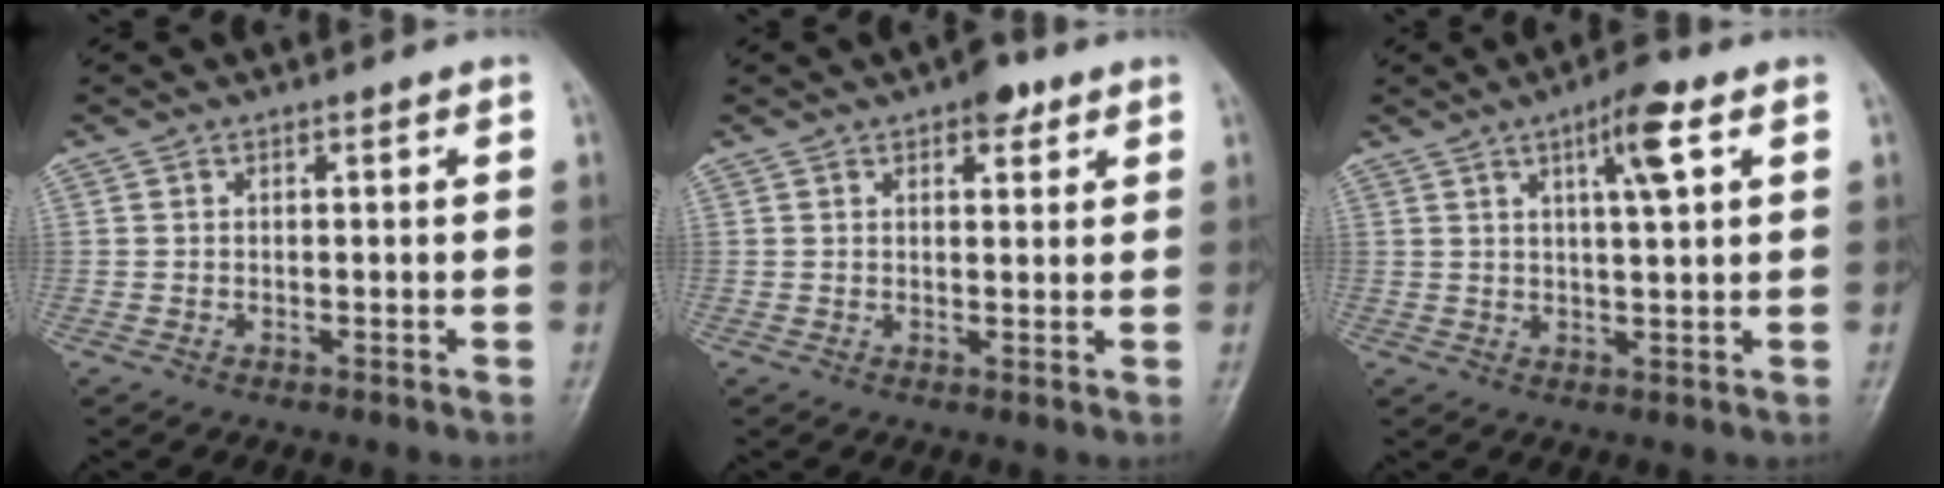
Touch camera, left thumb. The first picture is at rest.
{"total": 4.6, "force": [2.6, 2.3, 3.0], "torque": [-0.021, -0.008, 0.031]}
{"total": 7.2, "force": [3.1, 1.4, 6.3], "torque": [-0.099, -0.005, 0.048]}